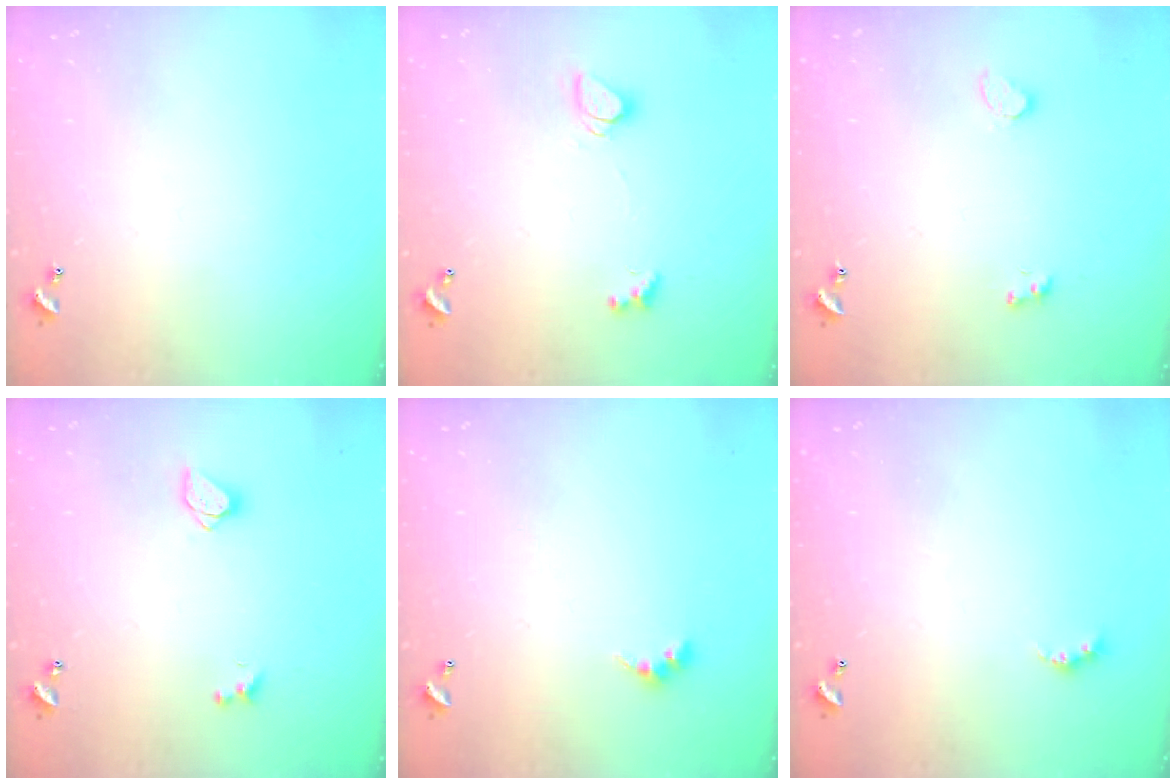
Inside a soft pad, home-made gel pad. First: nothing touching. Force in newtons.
{"total": 1.6, "press": 1.6, "slide": 0.2}
{"total": 3.9, "press": 3.8, "slide": 1.1}
{"total": 1.6, "press": 1.5, "slide": 0.3}
{"total": 2.4, "press": 2.4, "slide": 0.5}
{"total": 3.4, "press": 3.3, "slide": 0.6}